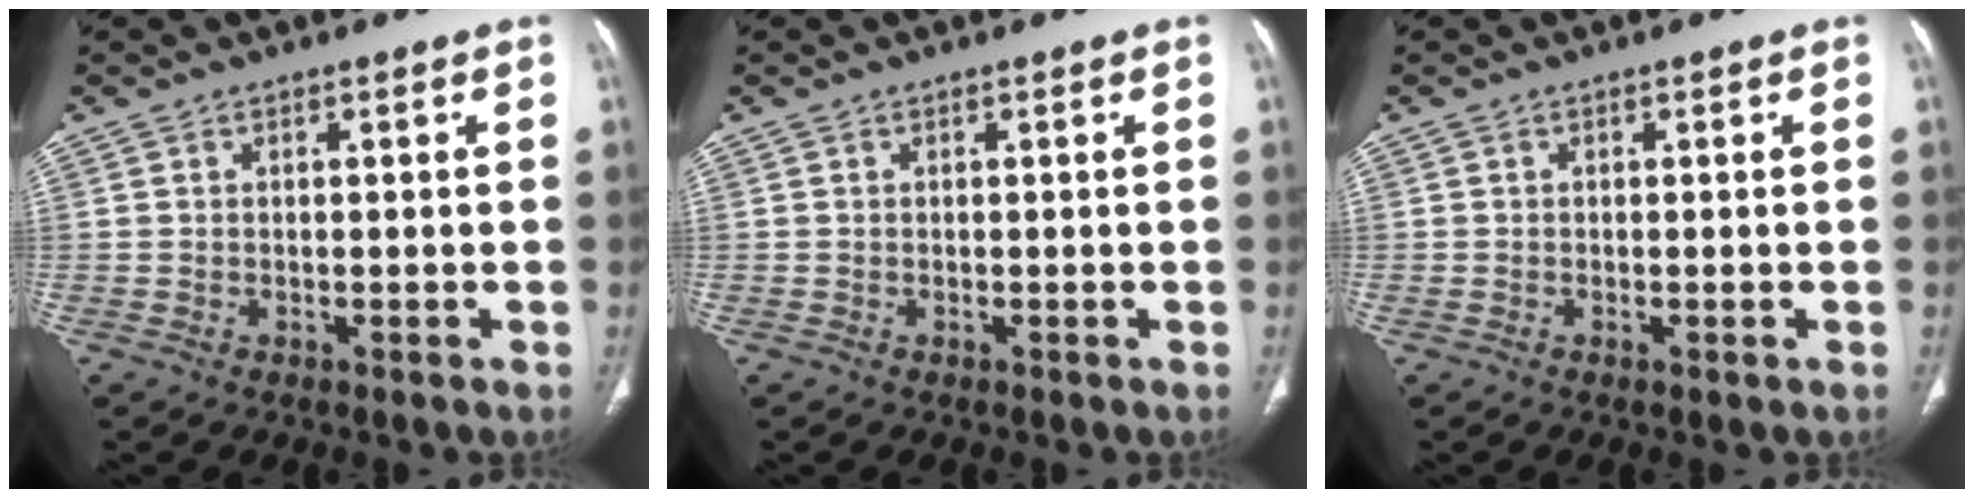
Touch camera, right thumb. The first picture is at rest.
{"total": 0.0}
{"total": 0.5, "force": [-0.1, 0.2, 0.5], "torque": [-0.010, -0.002, -0.003]}